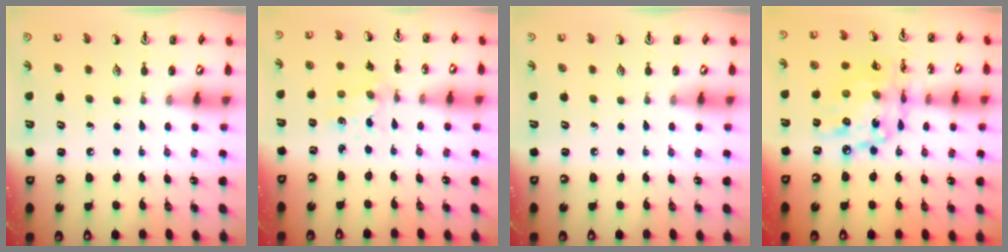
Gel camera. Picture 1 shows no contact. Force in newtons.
{"total": 2.0, "press": 2.0, "slide": 0.2}
{"total": 0.0}
{"total": 15.3, "press": 15.3, "slide": 1.1}